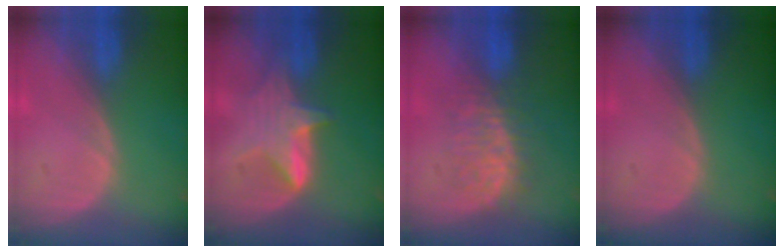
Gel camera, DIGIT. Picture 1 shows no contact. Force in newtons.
{"total": 6.0, "press": 5.8, "slide": 1.7}
{"total": 7.5, "press": 7.3, "slide": 1.7}
{"total": 0.0}